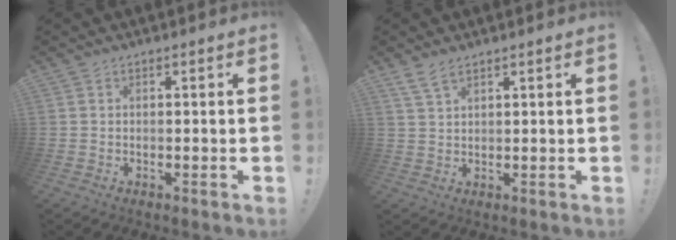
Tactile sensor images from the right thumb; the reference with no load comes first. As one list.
[{"total": 4.7, "force": [3.6, 1.9, 2.4], "torque": [-0.037, -0.015, 0.067]}]